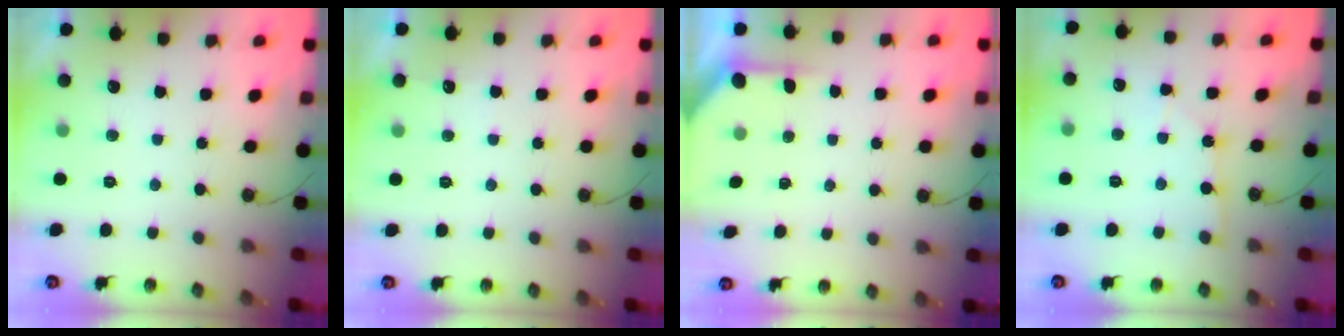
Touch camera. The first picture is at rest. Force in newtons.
{"total": 3.9, "press": 3.8, "slide": 0.5}
{"total": 2.2, "press": 2.2, "slide": 0.3}
{"total": 3.8, "press": 3.8, "slide": 0.5}